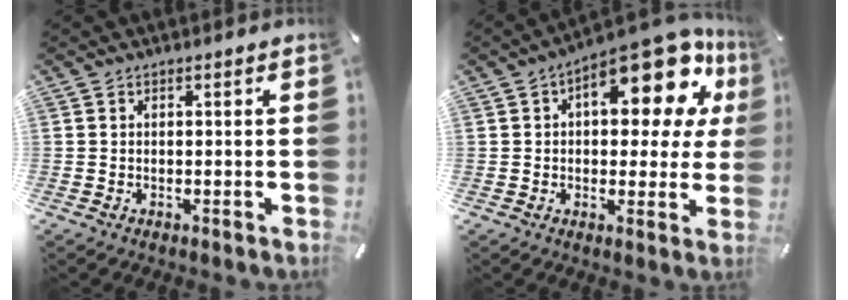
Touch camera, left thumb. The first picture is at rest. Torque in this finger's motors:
{"motor_torque": [1.73, 1.69, 0.57, -0.09, 0.20]}